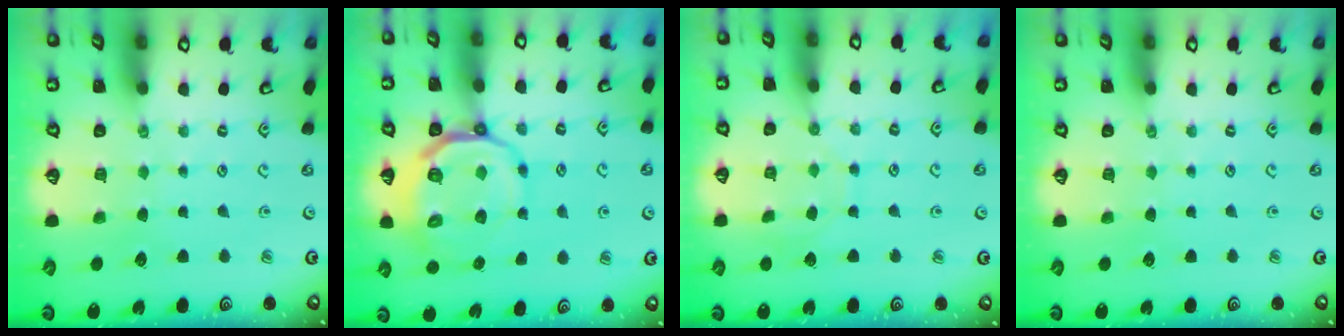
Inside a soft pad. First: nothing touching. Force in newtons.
{"total": 11.9, "press": 11.6, "slide": 2.6}
{"total": 7.2, "press": 7.2, "slide": 0.6}
{"total": 0.0}